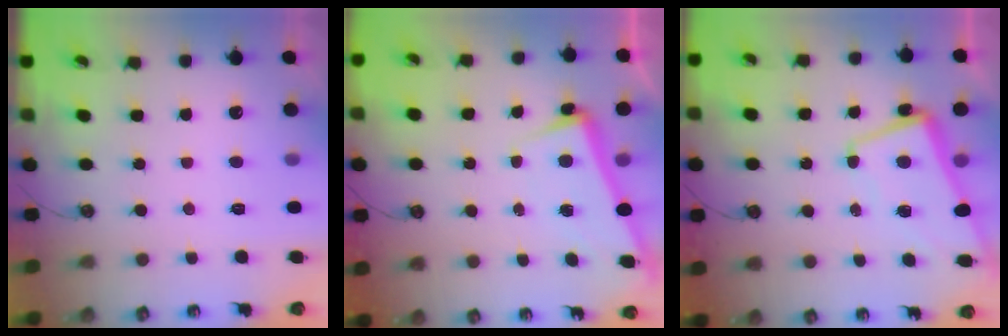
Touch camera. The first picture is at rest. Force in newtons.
{"total": 2.3, "press": 2.2, "slide": 0.7}
{"total": 1.1, "press": 0.6, "slide": 0.9}